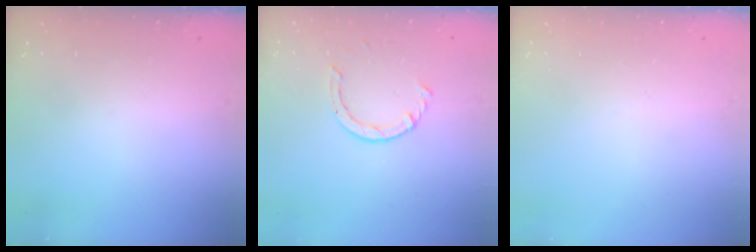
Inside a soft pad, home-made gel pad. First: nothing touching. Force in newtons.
{"total": 2.3, "press": 2.3, "slide": 0.2}
{"total": 0.0}